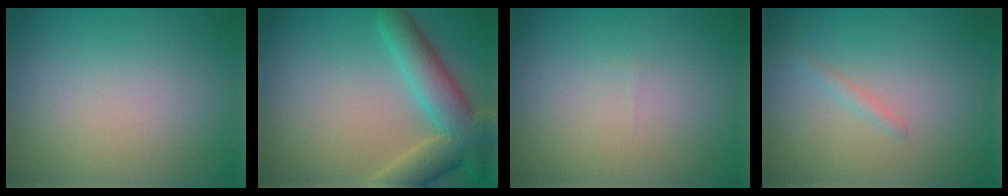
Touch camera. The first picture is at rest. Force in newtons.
{"total": 6.9, "press": 6.9, "slide": 0.6}
{"total": 0.0}
{"total": 0.8, "press": 0.8, "slide": 0.1}